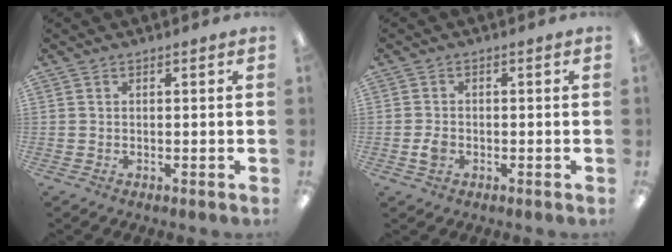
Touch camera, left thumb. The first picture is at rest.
{"total": 2.5, "force": [-0.8, 2.0, 1.4], "torque": [-0.021, 0.004, -0.013]}